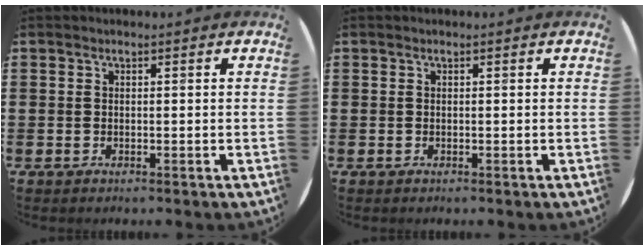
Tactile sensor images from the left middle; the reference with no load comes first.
{"total": 0.0}